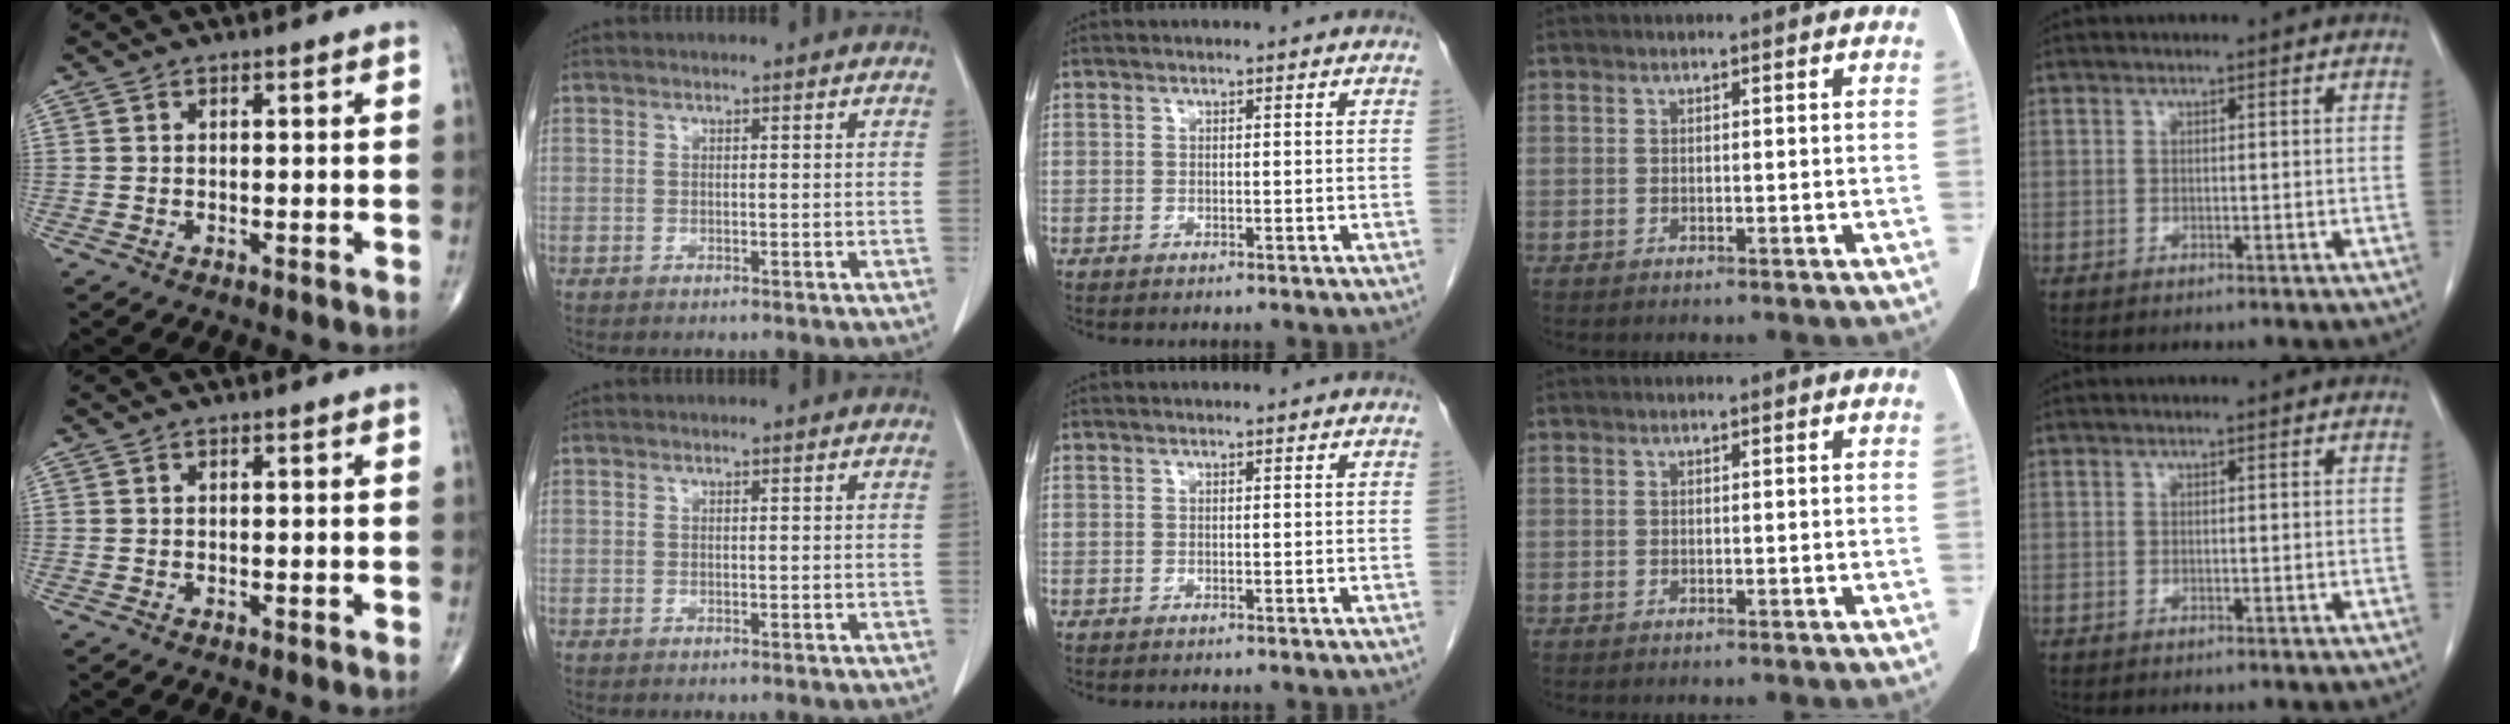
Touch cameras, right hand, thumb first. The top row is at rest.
{}